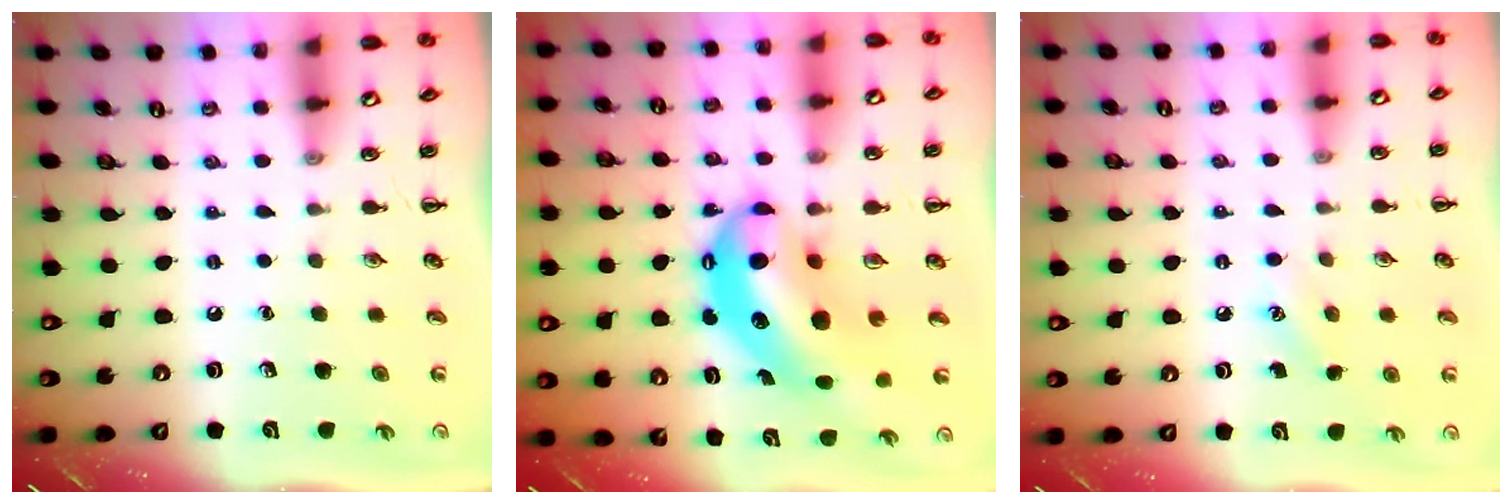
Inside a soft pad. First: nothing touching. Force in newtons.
{"total": 12.0, "press": 11.6, "slide": 3.1}
{"total": 6.6, "press": 6.4, "slide": 1.8}